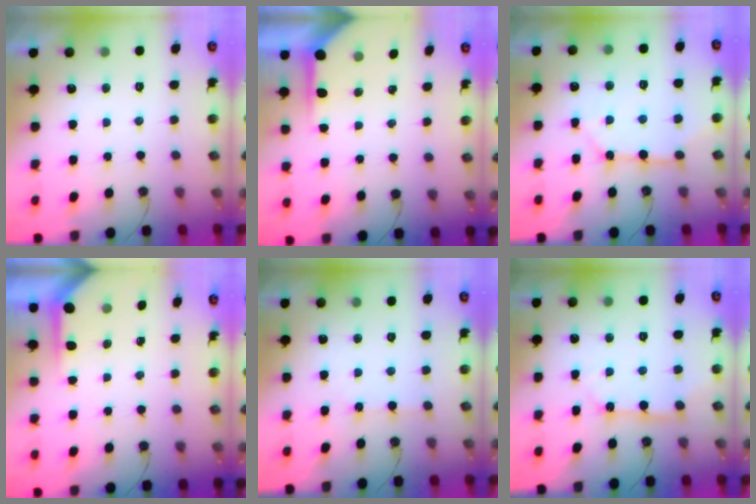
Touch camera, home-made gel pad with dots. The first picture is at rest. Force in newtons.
{"total": 6.2, "press": 6.2, "slide": 0.4}
{"total": 11.5, "press": 11.4, "slide": 1.4}
{"total": 3.9, "press": 3.9, "slide": 0.3}
{"total": 2.7, "press": 2.7, "slide": 0.4}
{"total": 5.0, "press": 5.0, "slide": 0.6}